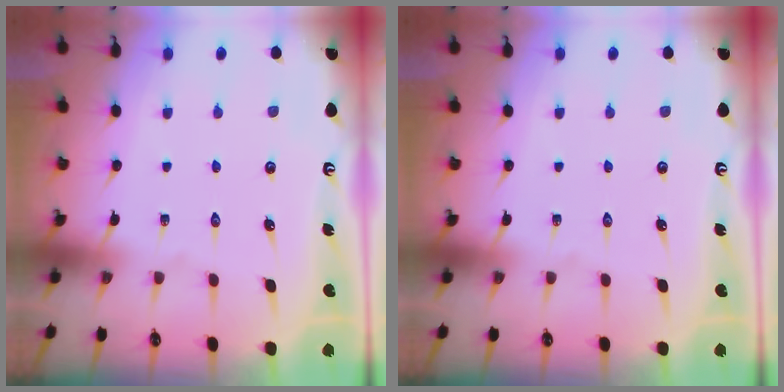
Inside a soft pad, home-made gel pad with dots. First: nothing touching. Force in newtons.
{"total": 0.0}